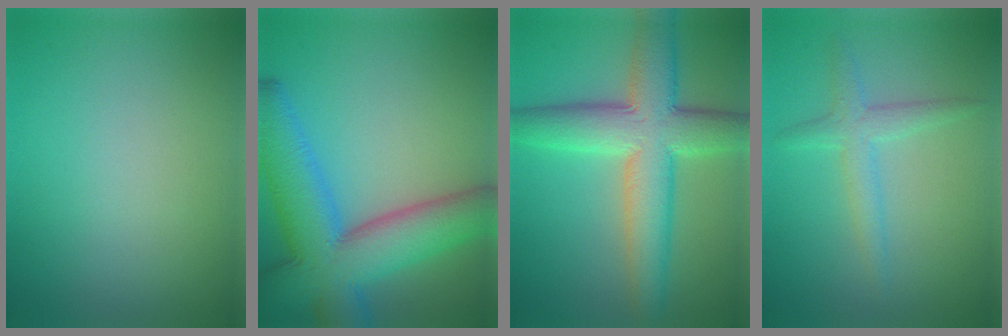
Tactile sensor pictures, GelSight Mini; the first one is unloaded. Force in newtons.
{"total": 11.7, "press": 11.7, "slide": 0.5}
{"total": 8.9, "press": 8.9, "slide": 0.3}
{"total": 1.8, "press": 1.8, "slide": 0.1}